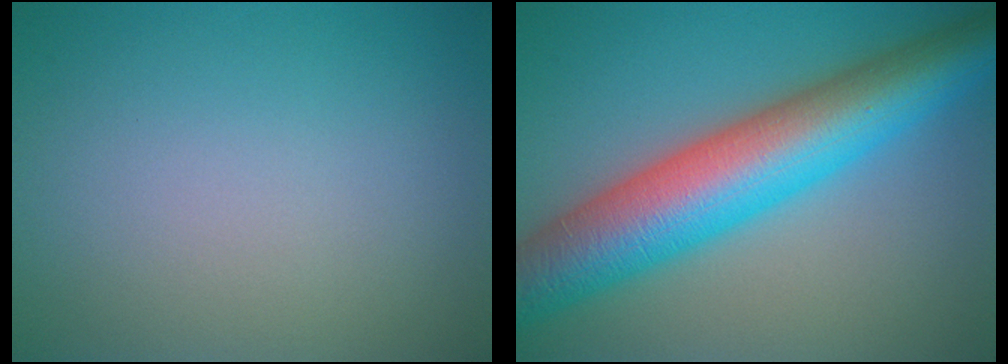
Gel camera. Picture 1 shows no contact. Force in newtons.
{"total": 11.7, "press": 11.7, "slide": 0.0}